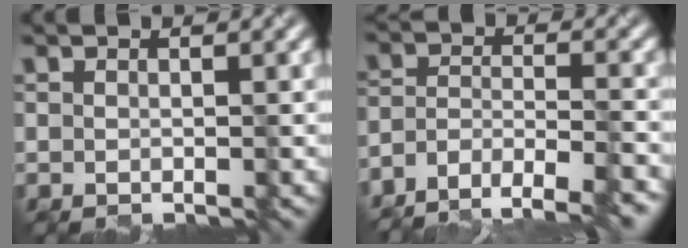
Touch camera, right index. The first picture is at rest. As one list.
[{"total": 8.3, "force": [-7.2, 2.5, 3.3], "torque": [-0.050, -0.007, -0.111]}]